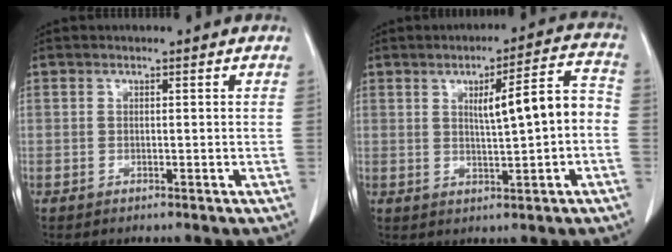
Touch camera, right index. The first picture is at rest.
{"total": 8.3, "force": [0.0, 1.1, 8.2], "torque": [-0.116, 0.021, 0.003]}